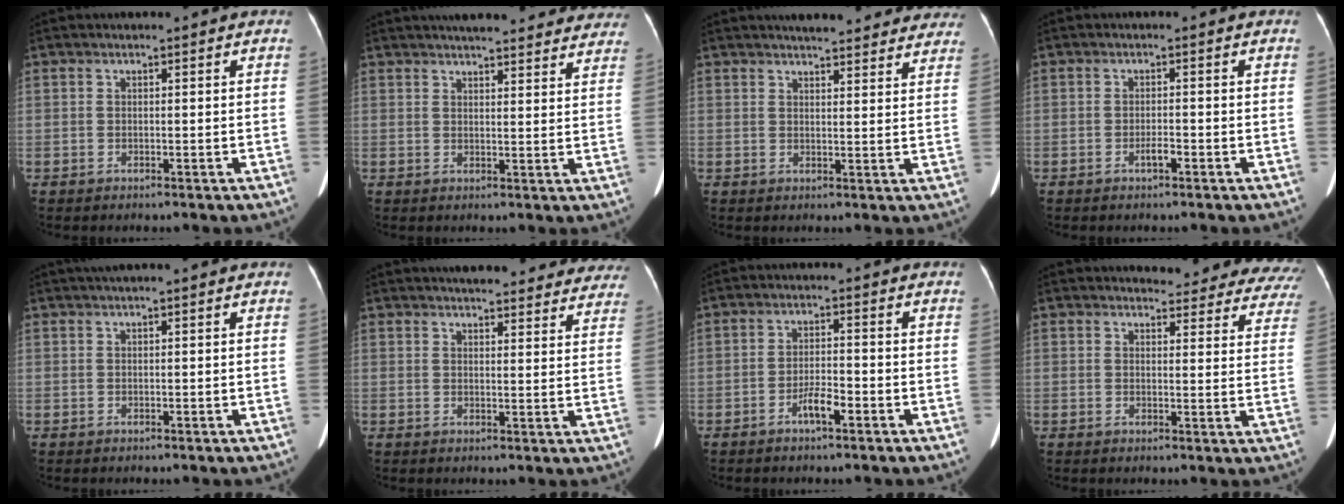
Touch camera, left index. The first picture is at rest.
{"total": 22.1, "force": [20.0, 4.5, 8.3], "torque": [-0.104, -0.003, 0.228]}
{"total": 17.6, "force": [16.0, 3.8, 6.3], "torque": [-0.062, 0.003, 0.177]}
{"total": 1.5, "force": [-1.1, 0.3, 1.1], "torque": [-0.021, -0.002, -0.017]}
{"total": 1.4, "force": [0.9, -0.1, 1.1], "torque": [-0.020, 0.020, 0.018]}
{"total": 21.8, "force": [19.9, 4.9, 7.5], "torque": [-0.085, -0.018, 0.219]}
{"total": 3.5, "force": [-2.3, 0.6, 2.6], "torque": [-0.050, -0.001, -0.040]}
{"total": 17.7, "force": [16.8, 4.6, 2.7], "torque": [0.007, -0.062, 0.156]}